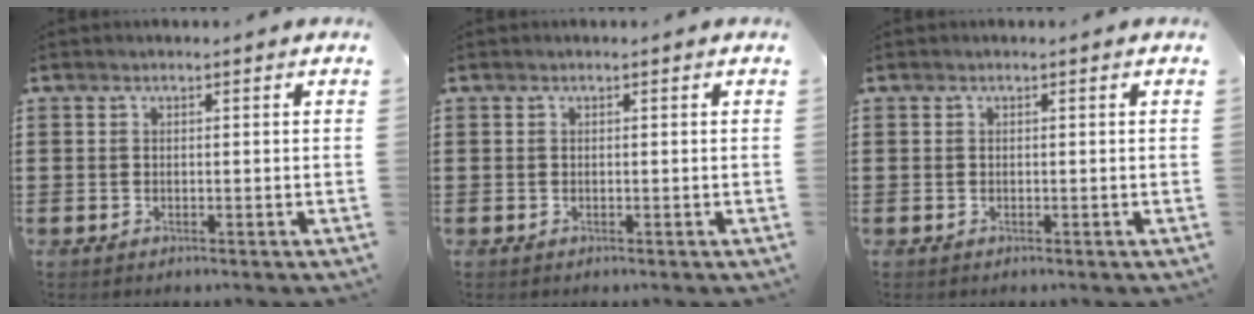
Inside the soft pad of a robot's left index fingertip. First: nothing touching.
{"total": 0.0}
{"total": 0.0}